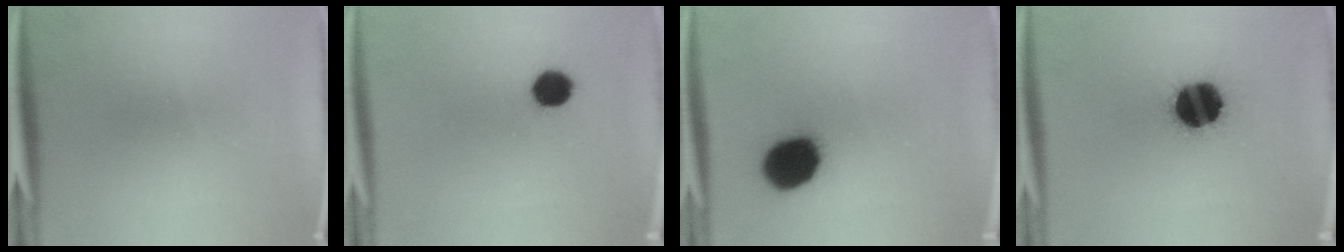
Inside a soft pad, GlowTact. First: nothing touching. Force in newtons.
{"total": 5.4}
{"total": 14.1}
{"total": 16.3}